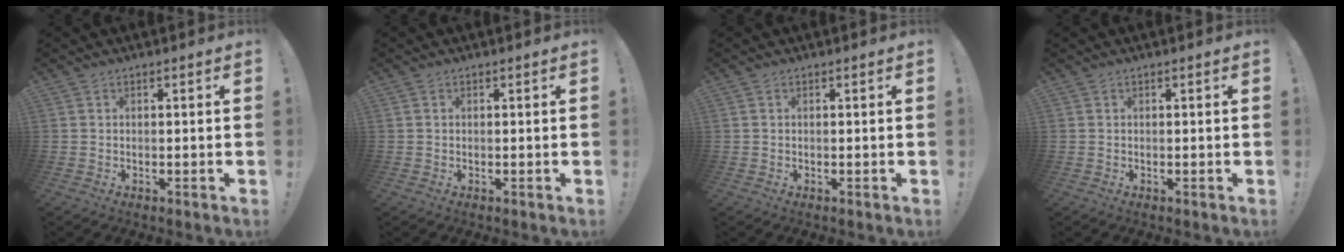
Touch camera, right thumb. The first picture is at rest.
{"total": 0.0}
{"total": 0.0}
{"total": 0.0}